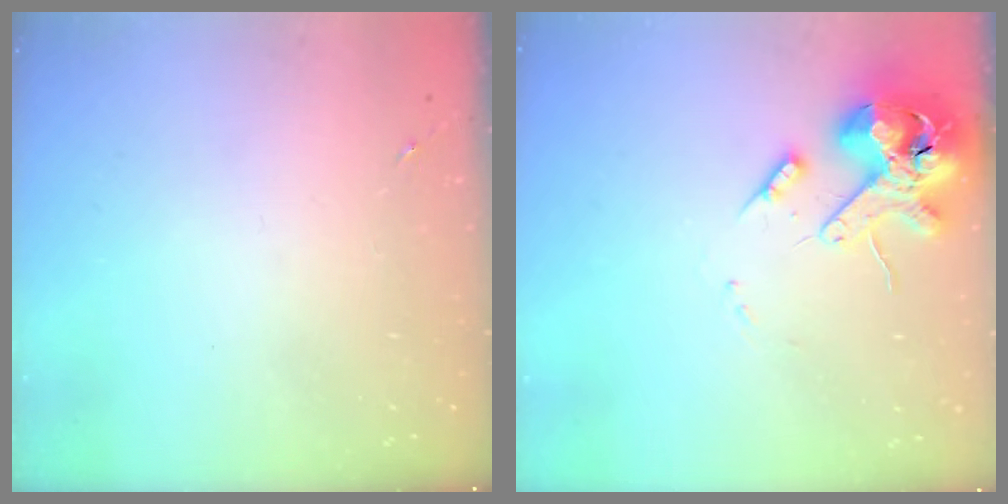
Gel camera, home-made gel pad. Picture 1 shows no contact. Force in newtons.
{"total": 13.8, "press": 13.6, "slide": 2.4}